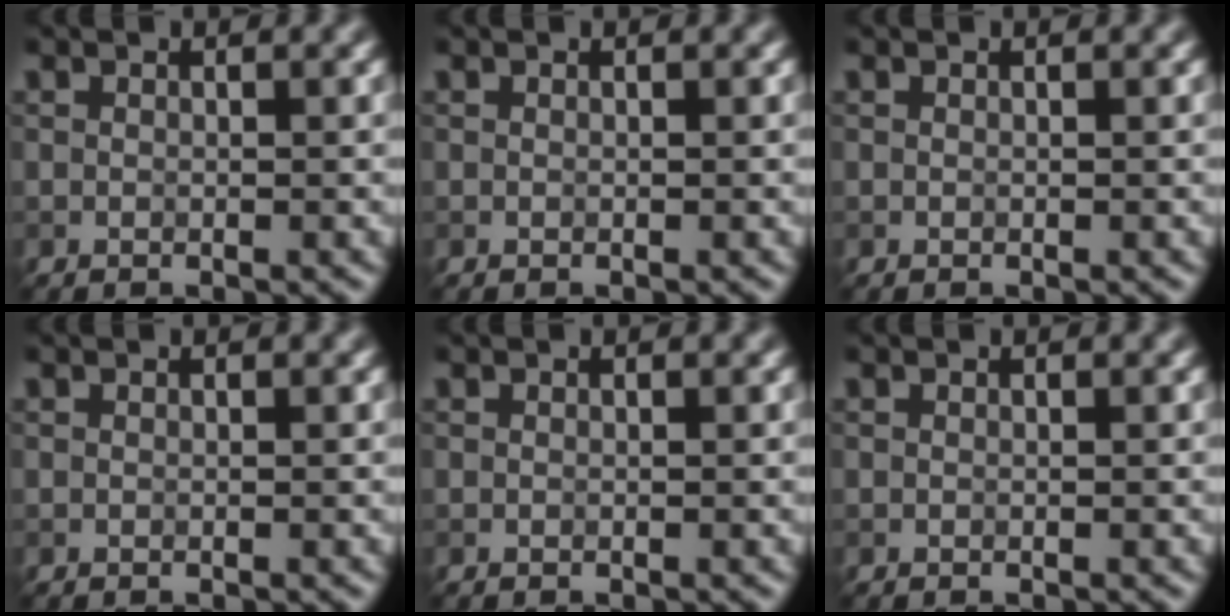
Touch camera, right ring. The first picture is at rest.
{"total": 0.0}
{"total": 0.0}
{"total": 0.0}
{"total": 0.0}
{"total": 0.0}